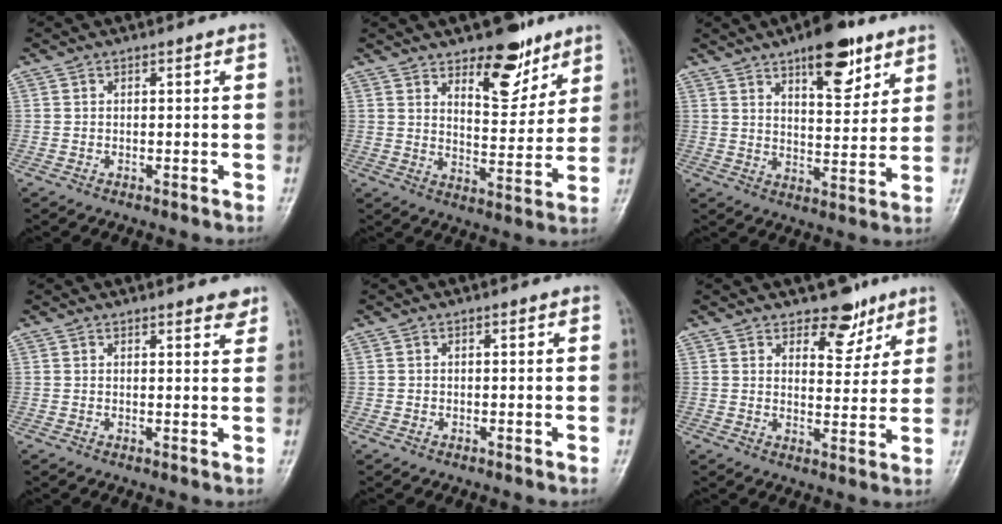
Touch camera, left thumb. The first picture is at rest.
{"total": 11.3, "force": [7.4, 5.1, 6.9], "torque": [-0.066, -0.054, 0.118]}
{"total": 12.1, "force": [7.4, 4.9, 8.2], "torque": [-0.091, -0.041, 0.112]}
{"total": 2.8, "force": [2.4, 0.8, 1.3], "torque": [-0.004, -0.014, 0.026]}
{"total": 0.0}
{"total": 6.5, "force": [4.7, 3.6, 2.6], "torque": [-0.002, -0.032, 0.069]}